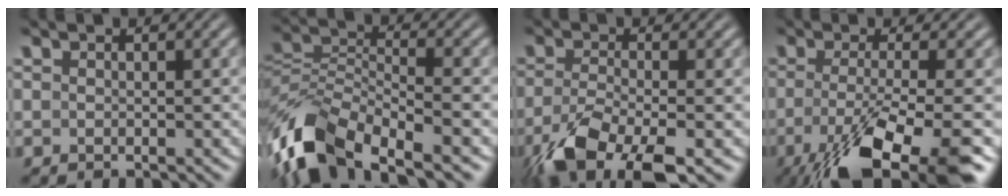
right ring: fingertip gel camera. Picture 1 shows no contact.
{"total": 9.2, "force": [-4.8, 5.6, 5.5], "torque": [-0.128, -0.037, -0.064]}
{"total": 6.4, "force": [-3.5, 2.7, 4.7], "torque": [-0.096, -0.032, -0.041]}
{"total": 9.3, "force": [-4.6, 2.8, 7.6], "torque": [-0.141, -0.042, -0.048]}